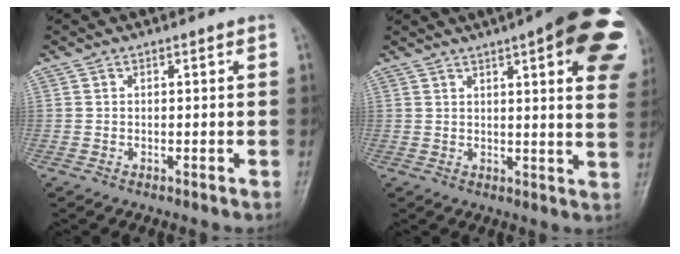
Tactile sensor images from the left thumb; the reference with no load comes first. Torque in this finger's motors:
{"motor_torque": [0.69, 0.72, 1.99, -0.78, 0.11]}